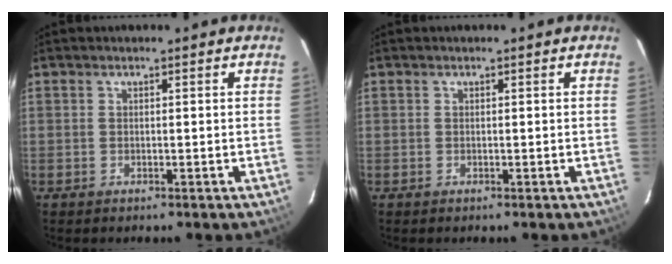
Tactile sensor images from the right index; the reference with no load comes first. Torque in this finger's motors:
{"motor_torque": [-0.01, 0.00, 0.02, 0.00]}